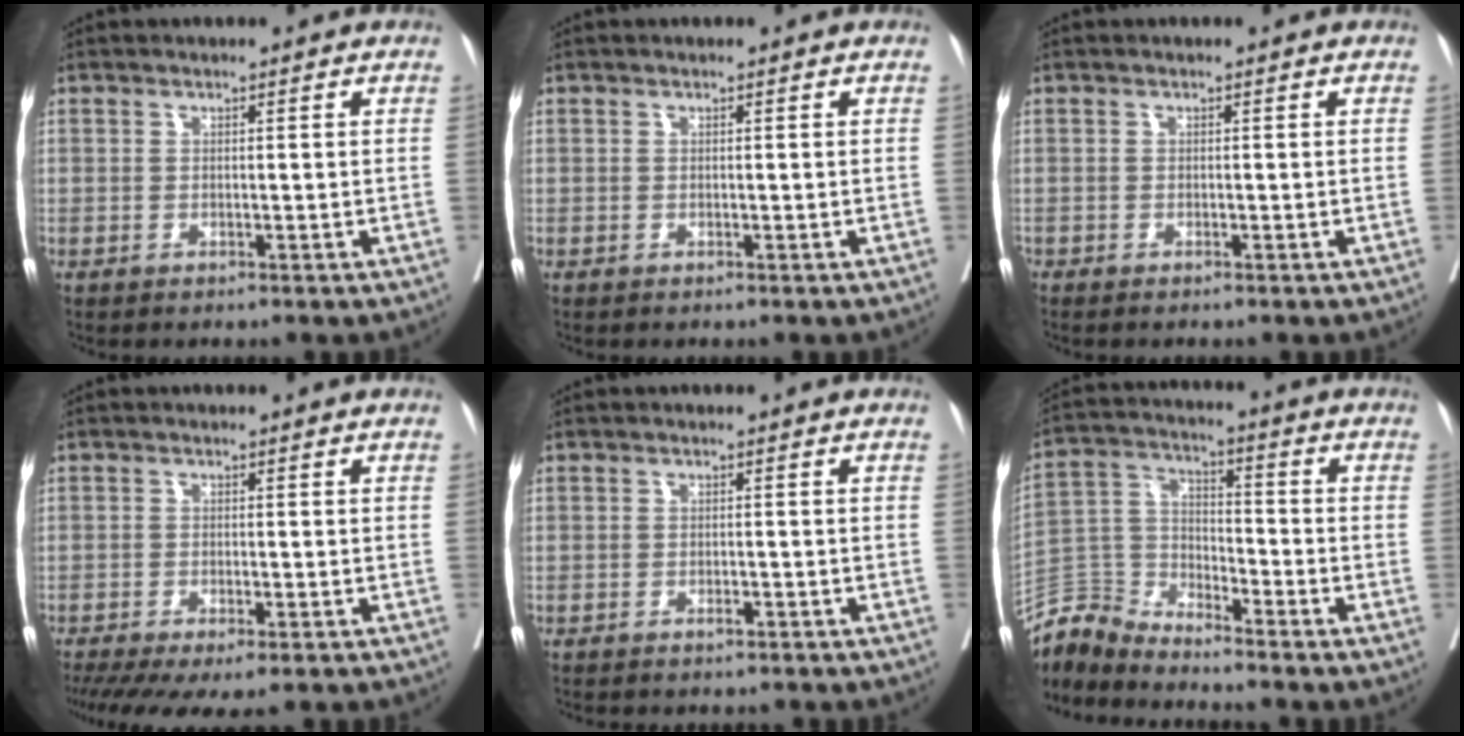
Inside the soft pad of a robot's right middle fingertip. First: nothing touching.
{"total": 0.0}
{"total": 0.0}
{"total": 11.1, "force": [-8.7, 2.3, 6.5], "torque": [-0.110, -0.019, -0.127]}
{"total": 2.8, "force": [-2.4, 0.6, 1.2], "torque": [-0.022, -0.003, -0.027]}
{"total": 7.1, "force": [-7.0, 0.2, -0.8], "torque": [0.009, 0.018, -0.144]}